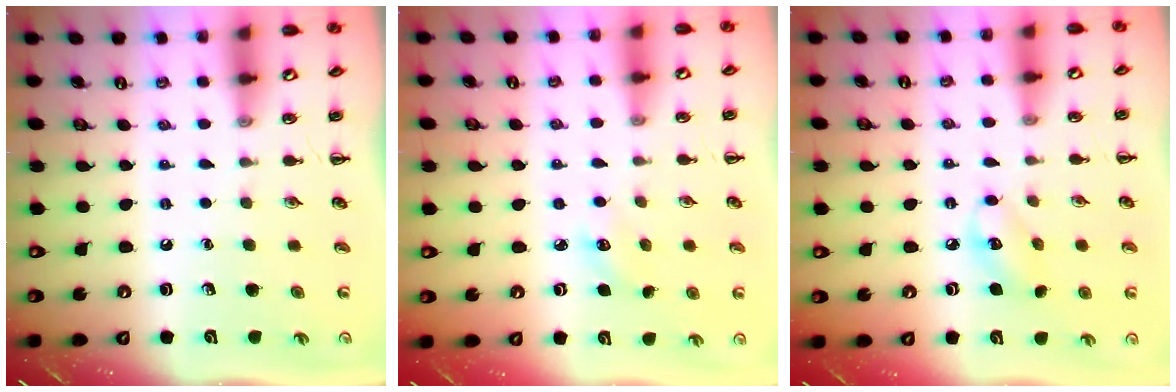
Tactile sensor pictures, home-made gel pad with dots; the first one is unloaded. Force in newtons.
{"total": 3.7, "press": 3.6, "slide": 0.9}
{"total": 6.0, "press": 6.0, "slide": 0.6}